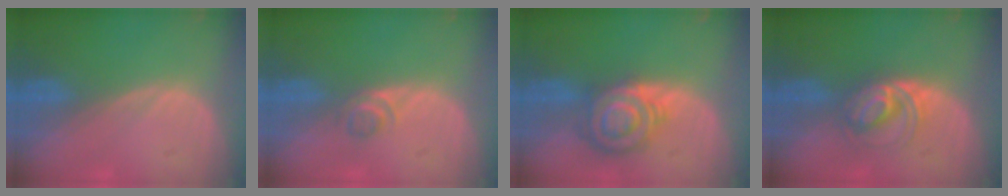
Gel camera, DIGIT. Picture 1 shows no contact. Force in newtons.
{"total": 2.2, "press": 2.0, "slide": 0.9}
{"total": 7.4, "press": 7.4, "slide": 0.4}
{"total": 5.5, "press": 5.4, "slide": 1.3}